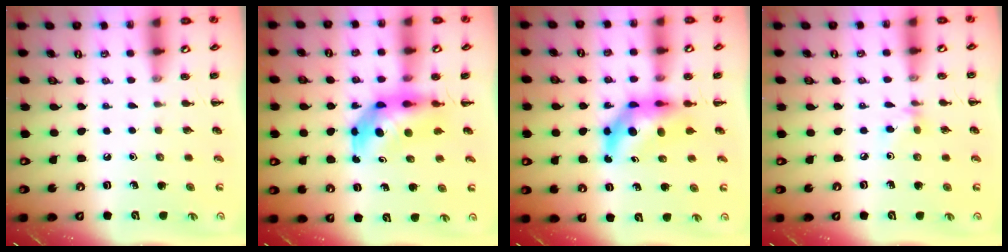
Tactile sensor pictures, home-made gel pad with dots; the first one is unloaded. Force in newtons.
{"total": 6.5, "press": 6.2, "slide": 1.8}
{"total": 6.4, "press": 6.1, "slide": 1.9}
{"total": 4.7, "press": 4.5, "slide": 1.5}